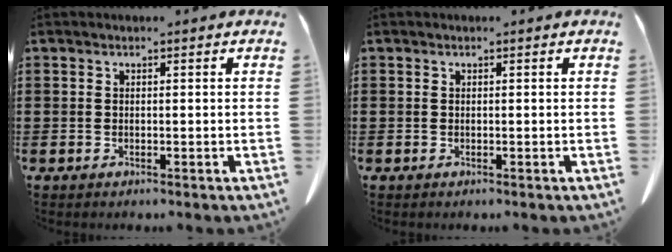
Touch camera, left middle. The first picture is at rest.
{"total": 0.0}